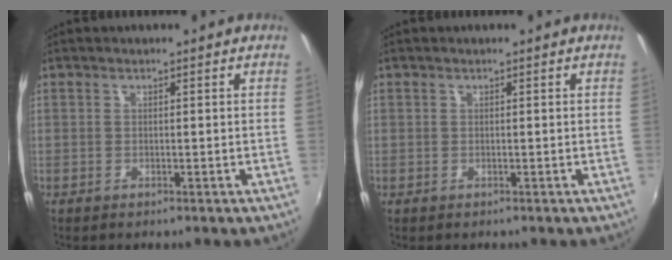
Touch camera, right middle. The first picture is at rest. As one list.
[{"total": 0.8, "force": [-0.2, 0.8, 0.0], "torque": [-0.002, 0.002, 0.001]}]